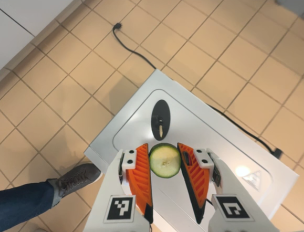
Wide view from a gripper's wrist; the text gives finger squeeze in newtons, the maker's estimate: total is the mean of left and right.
{"total": 6.4, "left": 6.0, "right": 6.7}